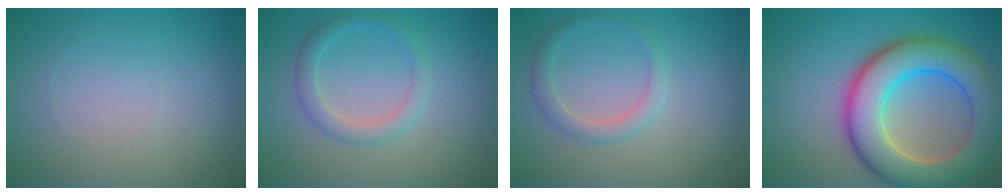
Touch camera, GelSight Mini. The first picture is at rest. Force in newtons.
{"total": 2.2, "press": 2.2, "slide": 0.1}
{"total": 1.9, "press": 1.9, "slide": 0.1}
{"total": 10.0, "press": 10.0, "slide": 0.6}